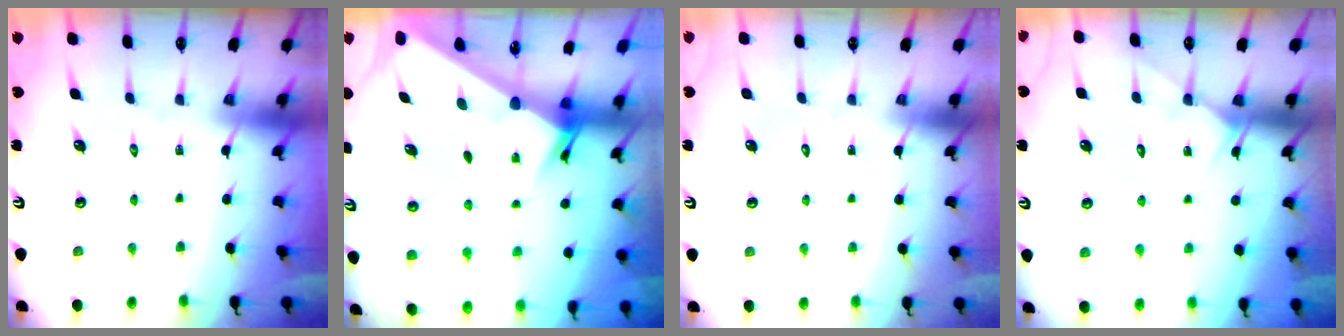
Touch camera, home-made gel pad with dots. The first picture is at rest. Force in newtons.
{"total": 3.0, "press": 3.0, "slide": 0.2}
{"total": 1.6, "press": 1.6, "slide": 0.1}
{"total": 4.7, "press": 4.7, "slide": 0.4}